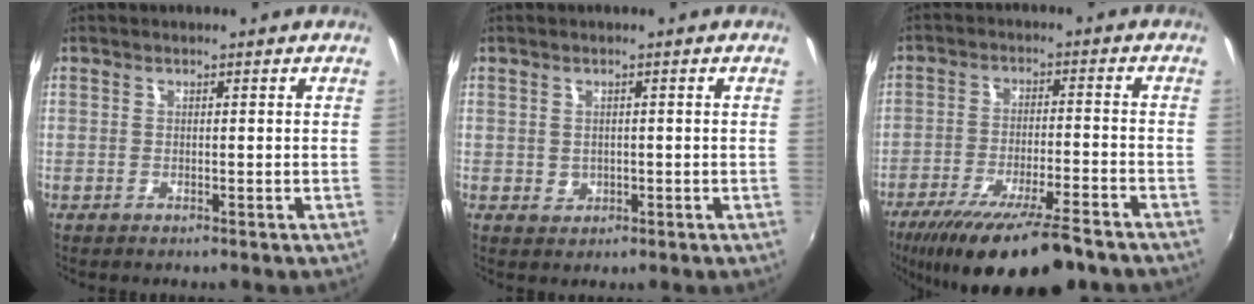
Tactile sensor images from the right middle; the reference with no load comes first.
{"total": 1.3, "force": [0.1, 1.2, 0.4], "torque": [-0.004, 0.002, 0.002]}
{"total": 17.1, "force": [-12.9, 3.0, 10.8], "torque": [-0.203, -0.045, -0.205]}